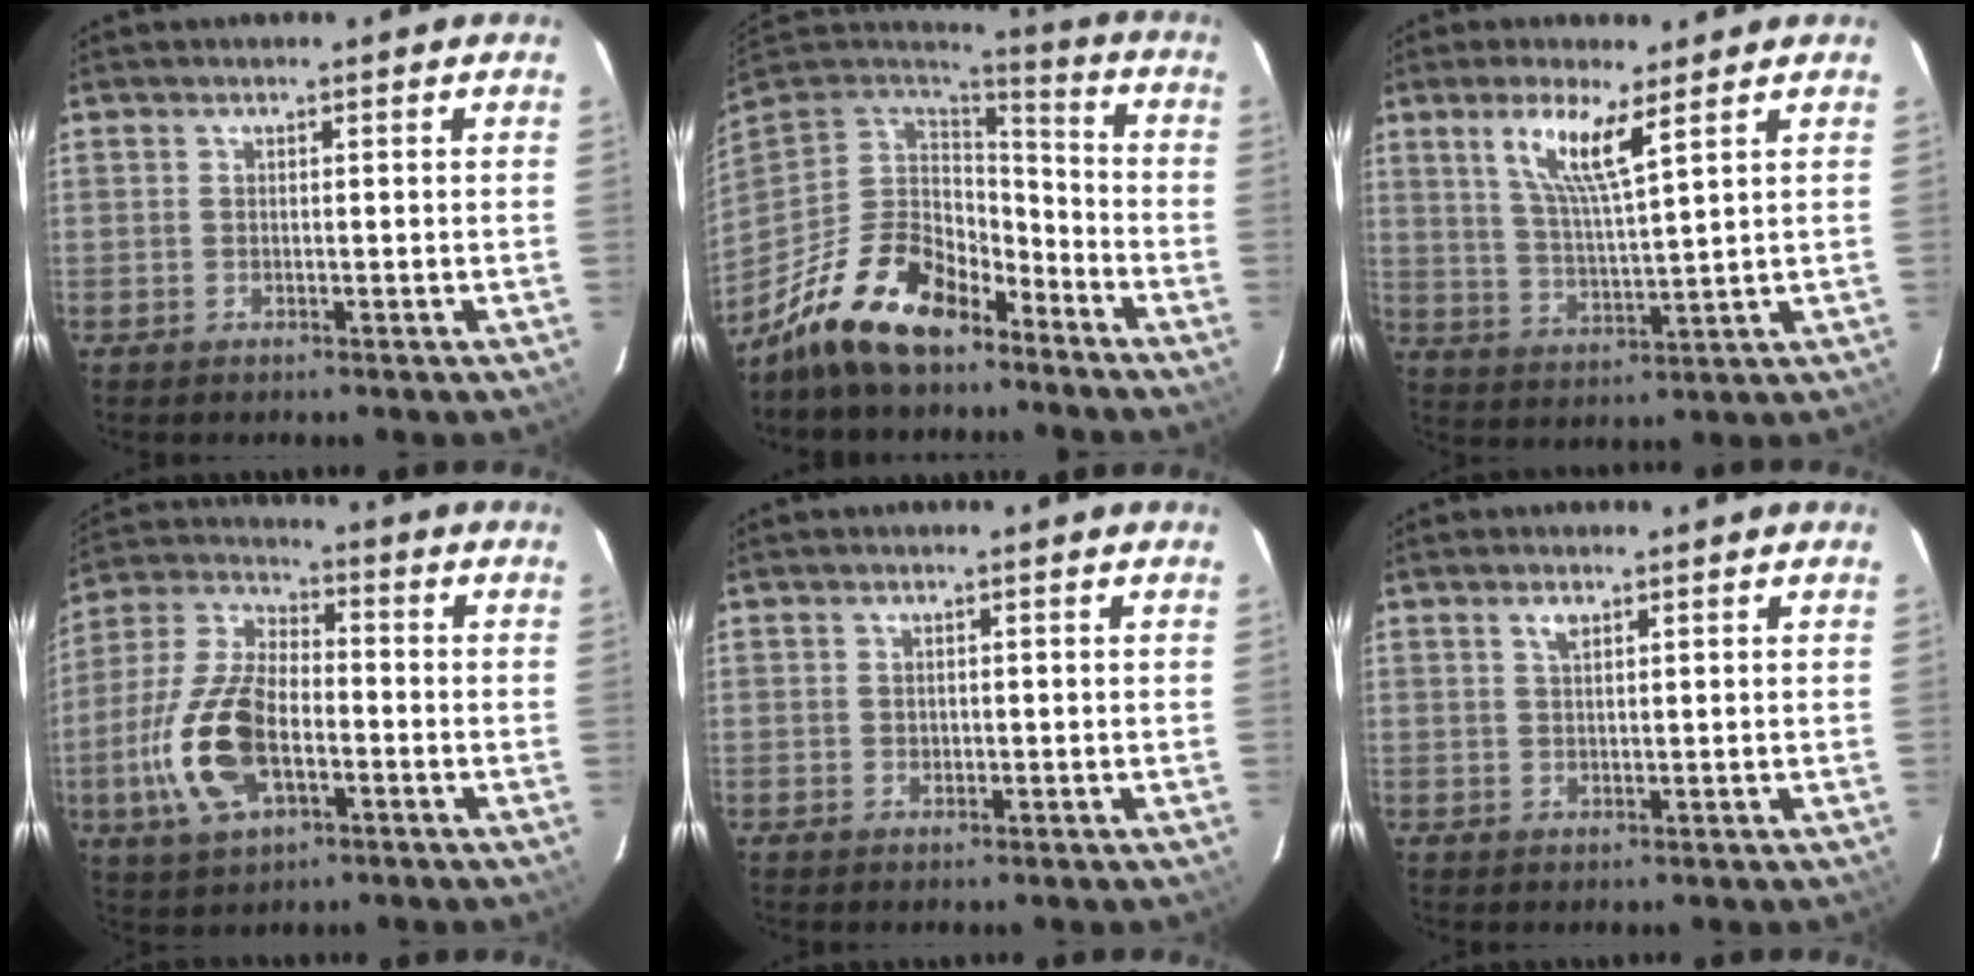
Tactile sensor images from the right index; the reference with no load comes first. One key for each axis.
{"total": 17.9, "fx": -11.9, "fy": 8.6, "fz": 10.2, "tx": -0.209, "ty": -0.005, "tz": -0.202}
{"total": 8.4, "fx": 4.8, "fy": 1.0, "fz": 6.8, "tx": -0.134, "ty": -0.003, "tz": 0.094}
{"total": 15.9, "fx": -4.9, "fy": 8.0, "fz": 12.9, "tx": -0.287, "ty": -0.001, "tz": -0.091}
{"total": 0.7, "fx": 0.0, "fy": 0.7, "fz": 0.1, "tx": 0.001, "ty": 0.001, "tz": 0.002}
{"total": 1.7, "fx": 1.0, "fy": 0.7, "fz": 1.2, "tx": -0.022, "ty": 0.004, "tz": 0.017}